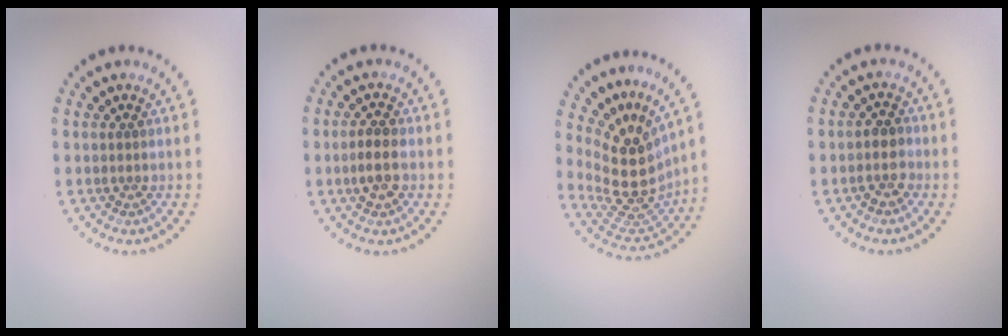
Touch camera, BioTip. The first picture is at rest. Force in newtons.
{"total": 2.3, "press": 2.2, "slide": 0.3}
{"total": 5.1, "press": 4.1, "slide": 3.0}
{"total": 1.9, "press": 1.8, "slide": 0.7}